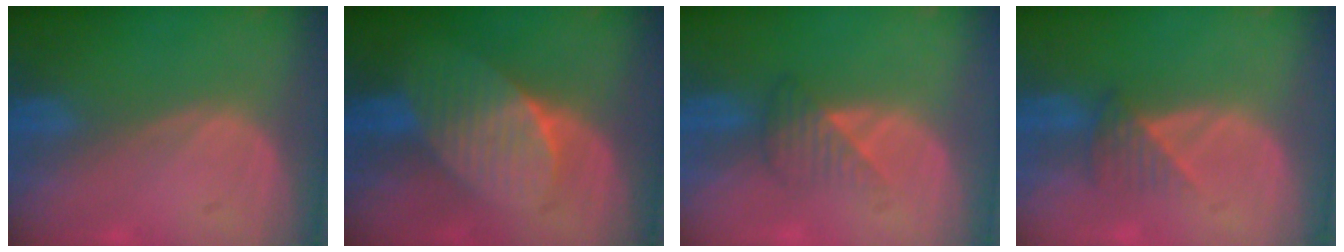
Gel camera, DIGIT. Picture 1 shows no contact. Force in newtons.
{"total": 7.4, "press": 6.6, "slide": 3.3}
{"total": 3.5, "press": 3.2, "slide": 1.4}
{"total": 3.3, "press": 2.9, "slide": 1.5}